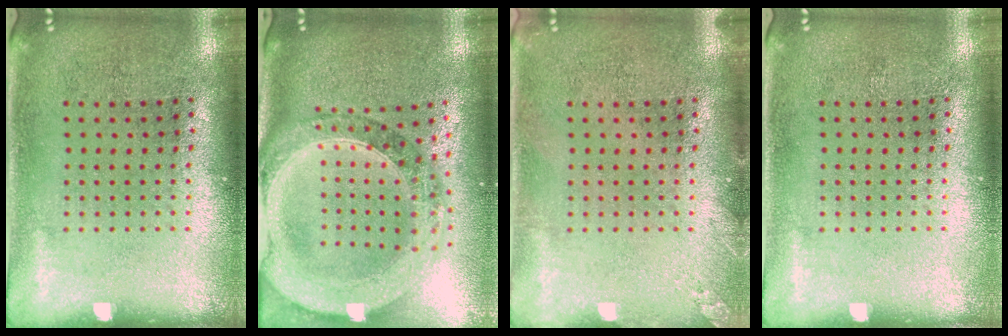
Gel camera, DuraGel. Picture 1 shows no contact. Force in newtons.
{"total": 2.2, "press": 2.0, "slide": 0.9}
{"total": 1.0, "press": 1.0, "slide": 0.1}
{"total": 0.0}